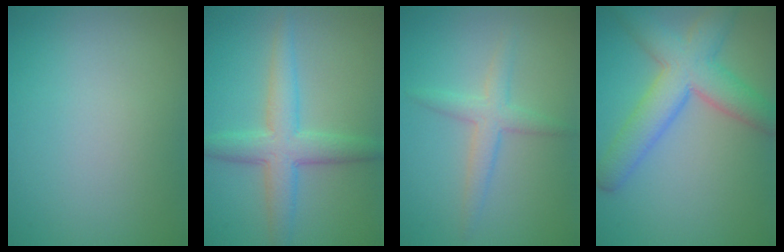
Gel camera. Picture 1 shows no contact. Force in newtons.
{"total": 4.9, "press": 4.9, "slide": 0.2}
{"total": 2.7, "press": 2.7, "slide": 0.1}
{"total": 7.0, "press": 7.0, "slide": 0.3}